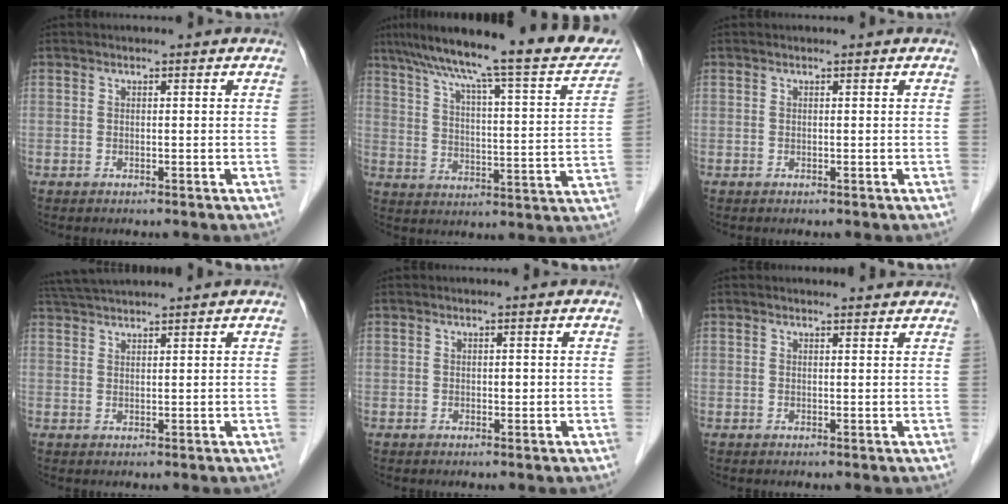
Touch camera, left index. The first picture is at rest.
{"total": 24.5, "force": [20.3, 2.6, 13.5], "torque": [-0.211, -0.002, 0.272]}
{"total": 0.0}
{"total": 5.3, "force": [4.9, -0.7, 1.8], "torque": [-0.035, 0.032, 0.094]}
{"total": 0.5, "force": [0.1, 0.3, 0.4], "torque": [-0.005, 0.001, 0.000]}
{"total": 2.8, "force": [2.8, 0.2, 0.4], "torque": [-0.012, 0.006, 0.029]}